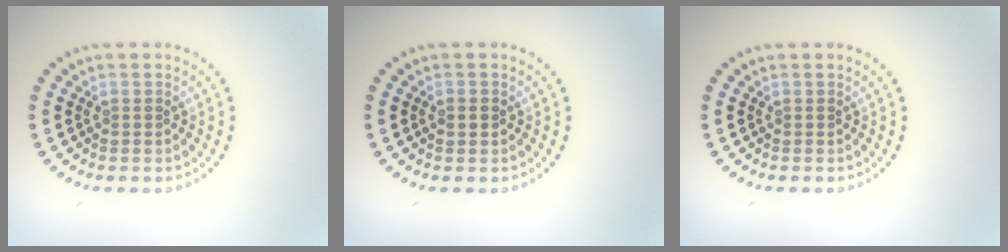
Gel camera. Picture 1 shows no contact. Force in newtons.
{"total": 1.3, "press": 1.3, "slide": 0.2}
{"total": 0.0}